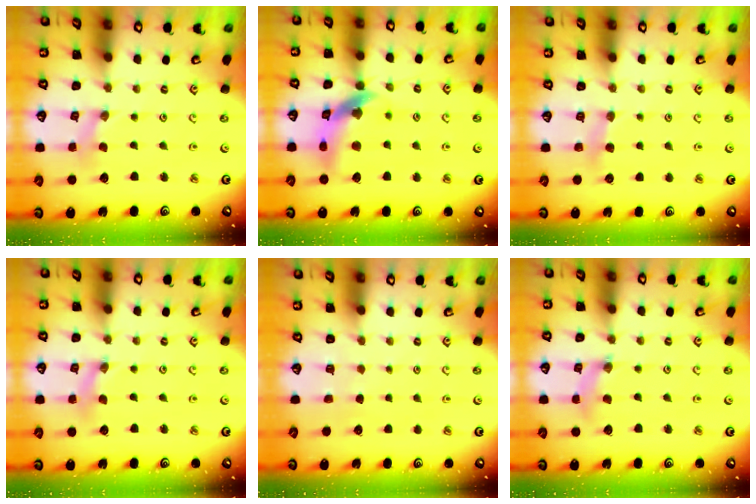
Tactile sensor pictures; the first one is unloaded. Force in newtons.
{"total": 14.1, "press": 14.1, "slide": 1.6}
{"total": 4.6, "press": 4.6, "slide": 0.4}
{"total": 1.2, "press": 1.1, "slide": 0.3}
{"total": 0.6, "press": 0.6, "slide": 0.1}
{"total": 1.7, "press": 1.6, "slide": 0.3}